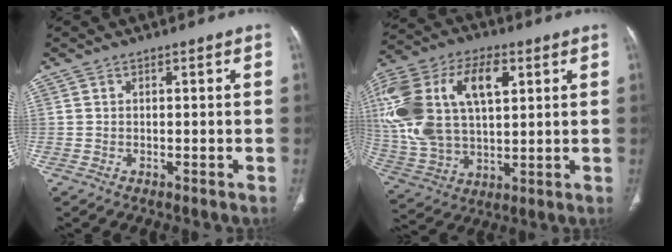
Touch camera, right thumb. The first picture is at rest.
{"total": 26.3, "force": [7.1, 15.0, 20.5], "torque": [-0.451, 0.018, 0.134]}